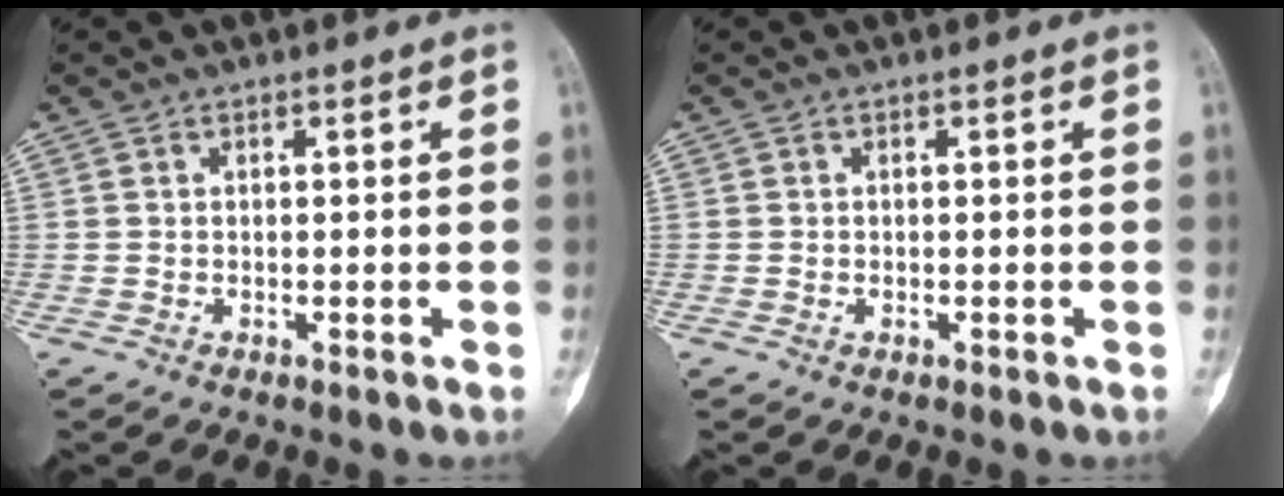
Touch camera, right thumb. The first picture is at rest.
{"total": 0.0}